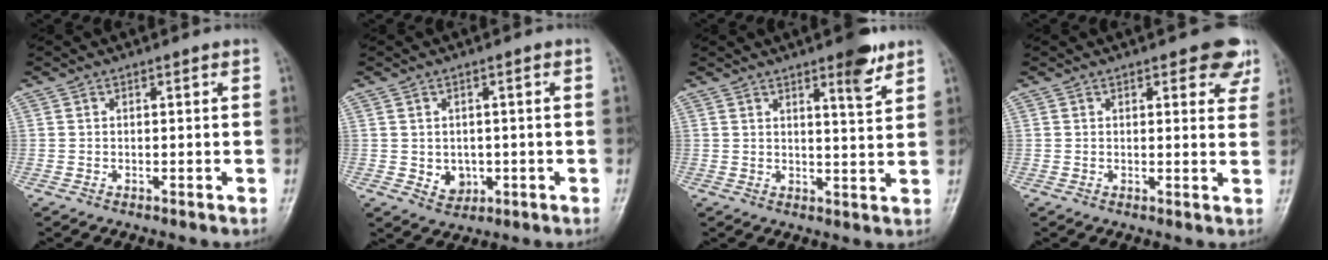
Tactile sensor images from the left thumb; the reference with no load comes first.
{"total": 3.7, "force": [-0.6, 3.2, 1.8], "torque": [-0.009, 0.000, 0.002]}
{"total": 5.9, "force": [3.9, 1.1, 4.3], "torque": [-0.052, -0.025, 0.053]}
{"total": 5.5, "force": [3.4, 2.5, 3.5], "torque": [-0.005, -0.013, 0.034]}